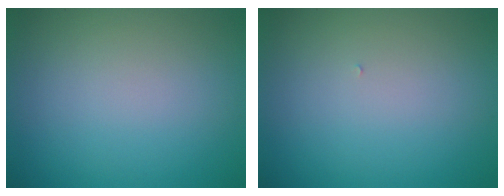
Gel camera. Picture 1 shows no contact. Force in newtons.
{"total": 0.0}